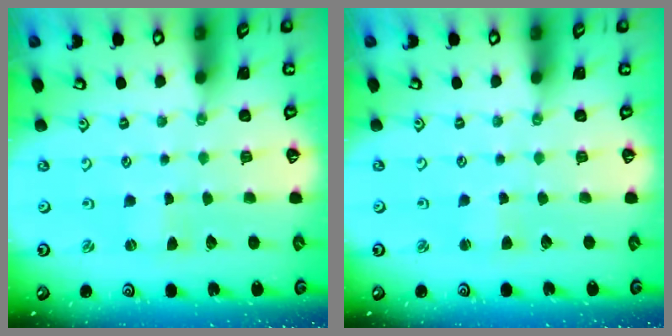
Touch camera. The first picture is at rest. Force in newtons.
{"total": 2.1, "press": 2.1, "slide": 0.3}